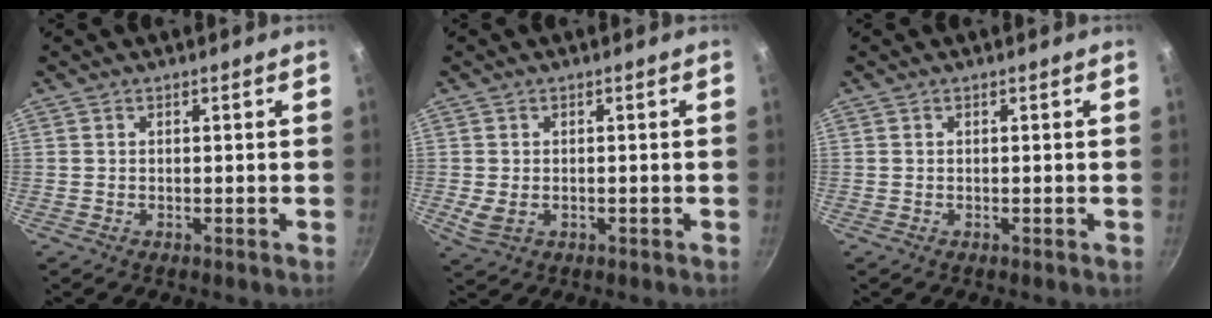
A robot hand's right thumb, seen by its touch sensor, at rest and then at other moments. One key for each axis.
{"total": 3.3, "fx": -0.5, "fy": 2.3, "fz": 2.3, "tx": -0.045, "ty": -0.005, "tz": -0.005}
{"total": 0.0}